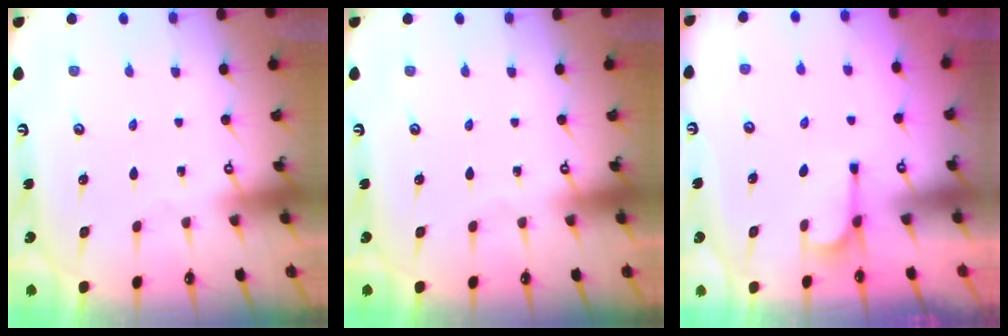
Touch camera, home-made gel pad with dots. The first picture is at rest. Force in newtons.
{"total": 0.0}
{"total": 2.4, "press": 2.2, "slide": 1.0}